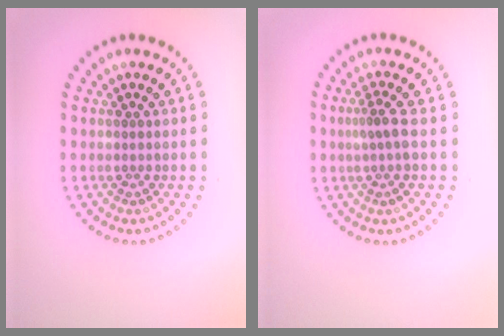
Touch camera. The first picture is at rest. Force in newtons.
{"total": 1.9, "press": 1.4, "slide": 1.2}